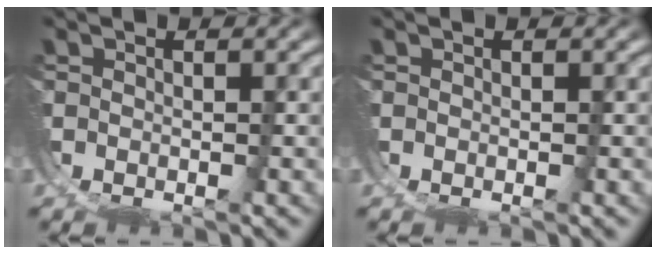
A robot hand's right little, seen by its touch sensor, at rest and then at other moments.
{"total": 0.0}